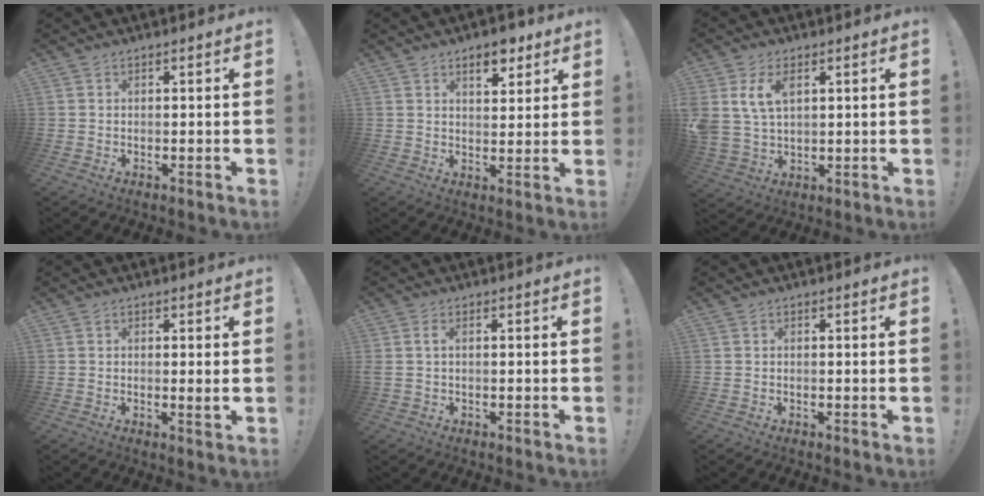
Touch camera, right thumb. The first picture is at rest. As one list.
[{"total": 7.2, "force": [4.7, 3.6, 4.1], "torque": [-0.039, -0.025, 0.077]}, {"total": 8.6, "force": [3.9, 5.4, 5.5], "torque": [-0.115, -0.007, 0.073]}, {"total": 2.2, "force": [0.6, -0.2, 2.1], "torque": [-0.023, -0.010, 0.006]}, {"total": 1.8, "force": [0.3, 0.5, 1.7], "torque": [-0.033, 0.002, 0.006]}, {"total": 0.0}]